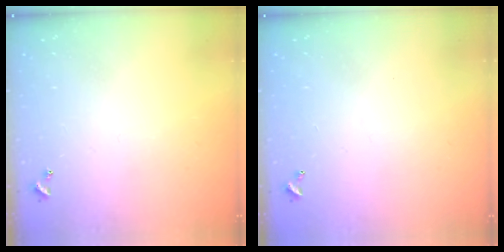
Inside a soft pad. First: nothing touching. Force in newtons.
{"total": 2.9, "press": 2.9, "slide": 0.1}